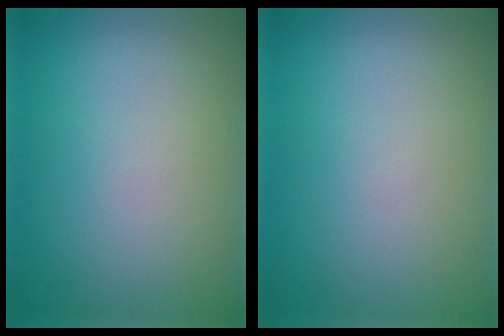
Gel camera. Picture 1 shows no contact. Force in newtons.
{"total": 0.0}